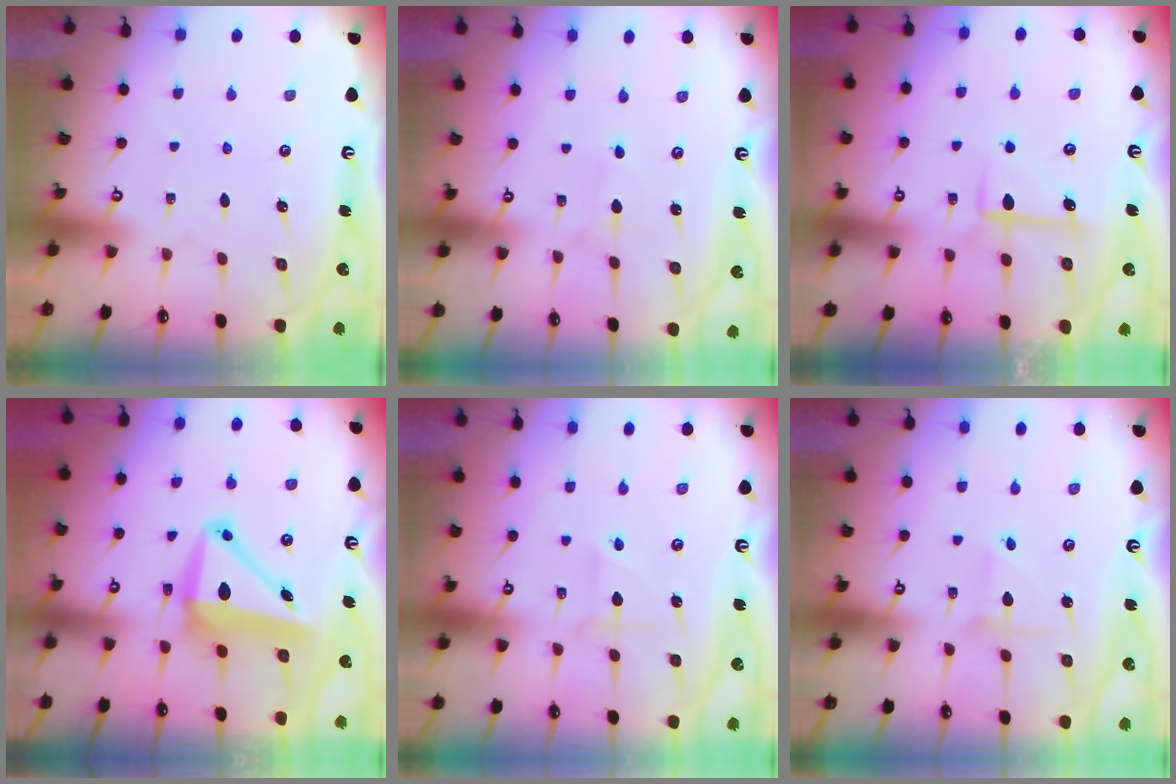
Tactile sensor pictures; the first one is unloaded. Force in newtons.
{"total": 1.1, "press": 1.0, "slide": 0.1}
{"total": 6.5, "press": 6.5, "slide": 0.3}
{"total": 10.1, "press": 9.9, "slide": 1.9}
{"total": 3.0, "press": 2.8, "slide": 1.0}
{"total": 2.1, "press": 2.1, "slide": 0.1}